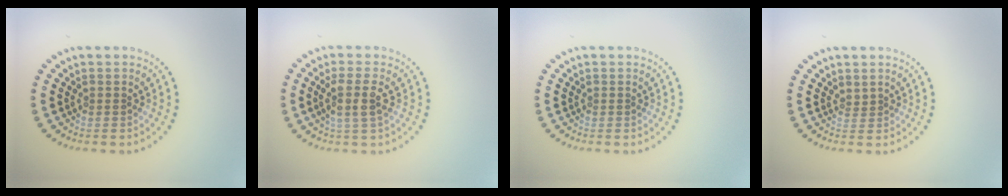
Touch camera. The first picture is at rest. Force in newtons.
{"total": 2.7, "press": 2.3, "slide": 1.5}
{"total": 0.0}
{"total": 0.6, "press": 0.3, "slide": 0.5}